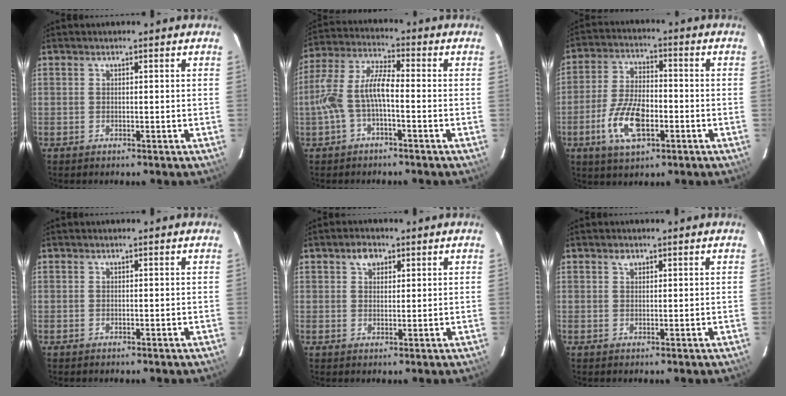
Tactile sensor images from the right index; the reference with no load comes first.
{"total": 8.7, "force": [-2.5, 2.7, 7.9], "torque": [-0.179, 0.015, -0.047]}
{"total": 11.4, "force": [-4.3, 5.2, 9.2], "torque": [-0.195, -0.003, -0.076]}
{"total": 0.0}
{"total": 3.3, "force": [1.7, 2.3, 1.6], "torque": [-0.022, 0.011, 0.029]}
{"total": 1.2, "force": [0.7, 0.8, 0.5], "torque": [-0.008, 0.004, 0.013]}